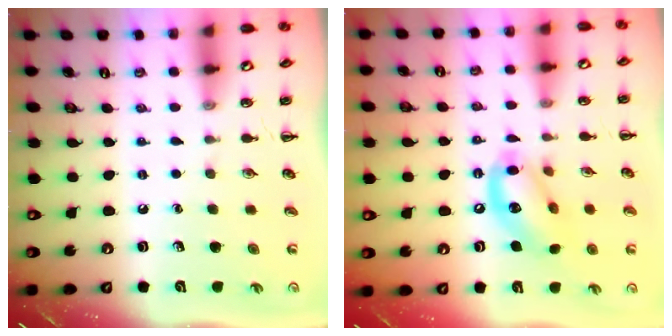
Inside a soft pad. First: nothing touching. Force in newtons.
{"total": 13.3, "press": 12.9, "slide": 3.2}